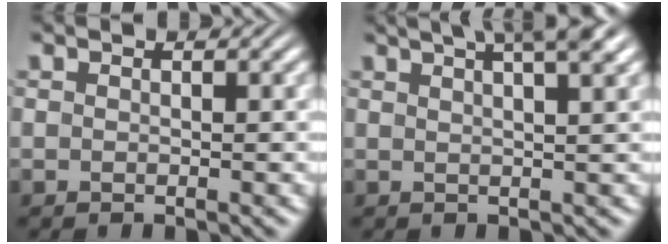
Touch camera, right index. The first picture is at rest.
{"total": 9.0, "force": [5.4, 3.6, 6.1], "torque": [-0.075, 0.026, 0.074]}